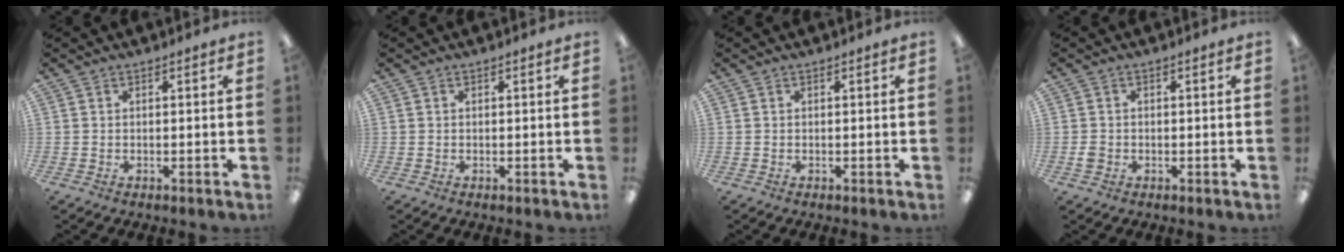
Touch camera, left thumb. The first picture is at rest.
{"total": 0.0}
{"total": 0.0}
{"total": 1.6, "force": [-0.4, 1.4, 0.8], "torque": [-0.014, 0.004, -0.009]}